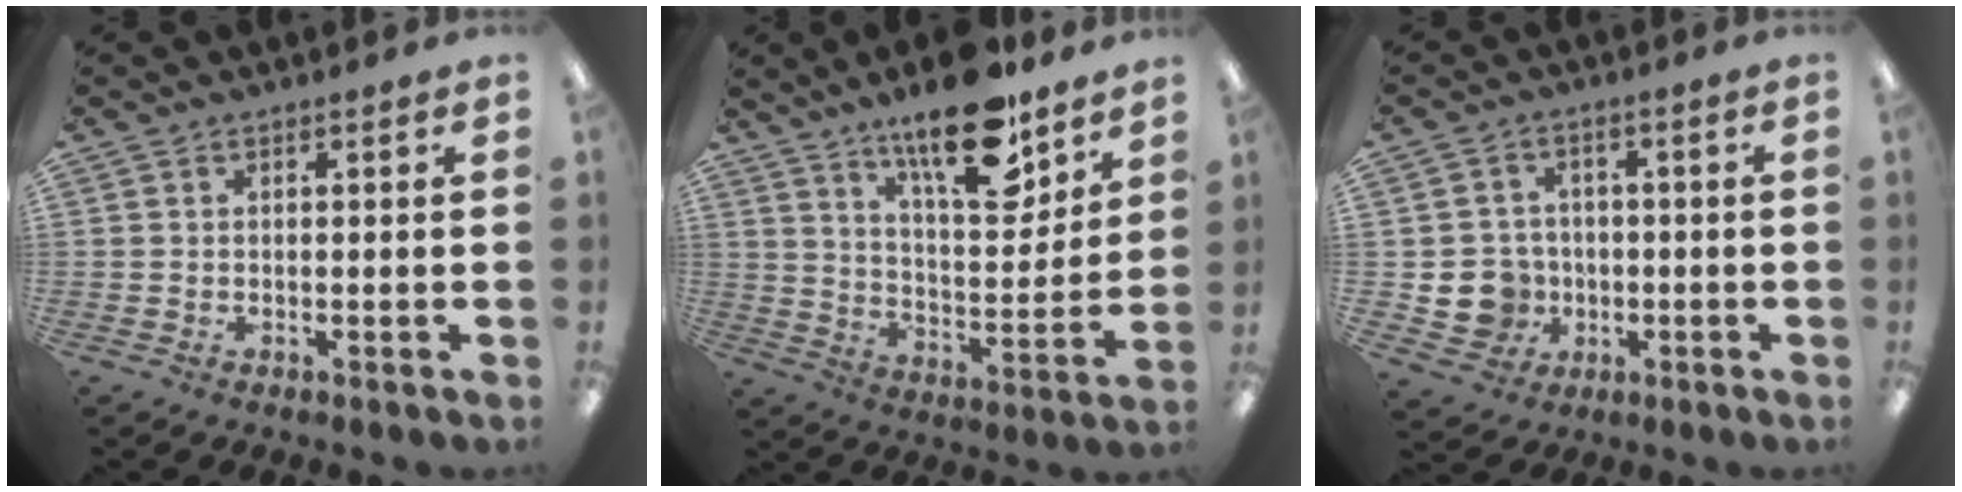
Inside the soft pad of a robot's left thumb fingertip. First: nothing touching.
{"total": 18.4, "force": [13.3, 6.3, 11.0], "torque": [-0.166, -0.081, 0.221]}
{"total": 7.6, "force": [-1.5, 7.2, 1.9], "torque": [-0.056, 0.014, -0.019]}